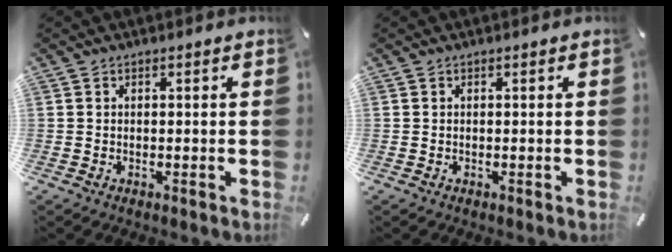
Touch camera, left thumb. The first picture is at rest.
{"total": 0.0}